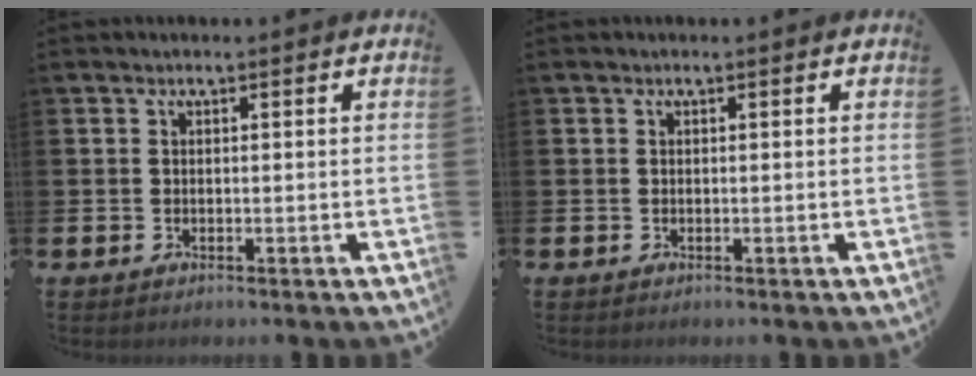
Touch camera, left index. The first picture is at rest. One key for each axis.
{"total": 0.0}